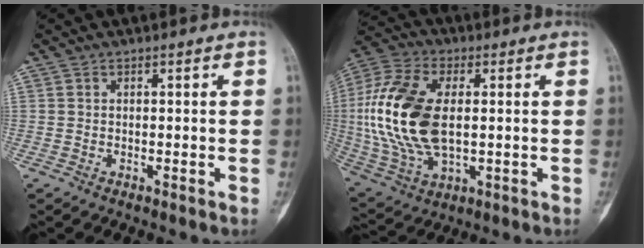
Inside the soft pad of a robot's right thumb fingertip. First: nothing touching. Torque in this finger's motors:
{"motor_torque": [2.44, 2.23, 1.36, -1.41, 0.60]}